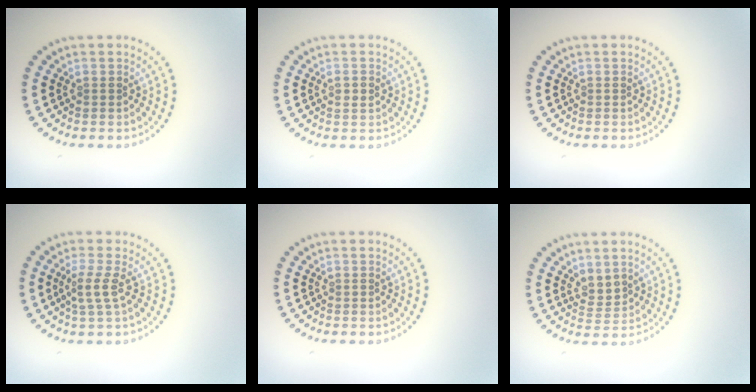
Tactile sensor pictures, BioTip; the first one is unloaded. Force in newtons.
{"total": 1.0, "press": 1.0, "slide": 0.2}
{"total": 0.0}
{"total": 2.0, "press": 1.6, "slide": 1.3}
{"total": 0.0}
{"total": 1.6, "press": 1.4, "slide": 0.9}